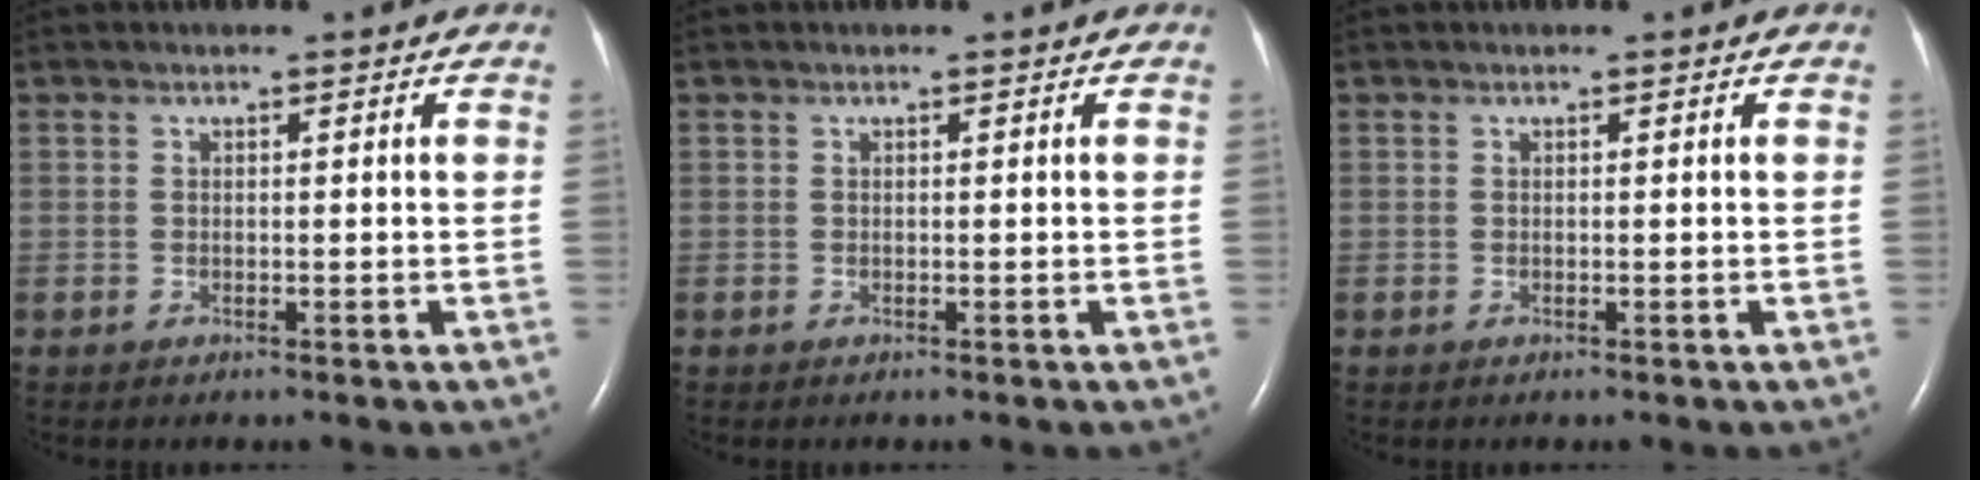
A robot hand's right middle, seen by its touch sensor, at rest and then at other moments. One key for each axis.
{"total": 0.0}
{"total": 0.0}